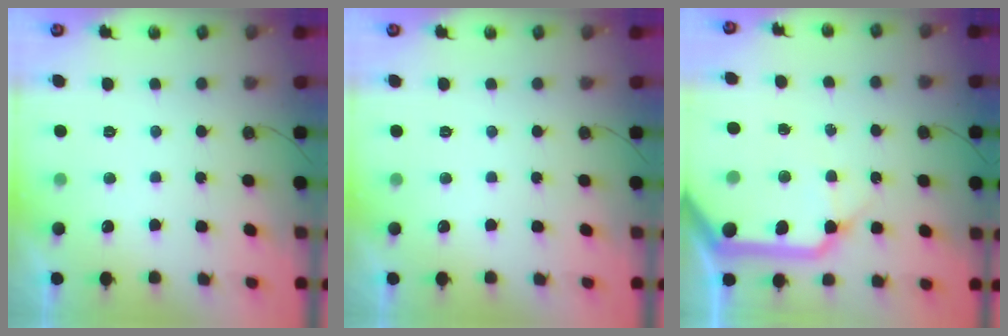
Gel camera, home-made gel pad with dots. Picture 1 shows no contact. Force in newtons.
{"total": 0.0}
{"total": 21.9, "press": 21.6, "slide": 3.6}